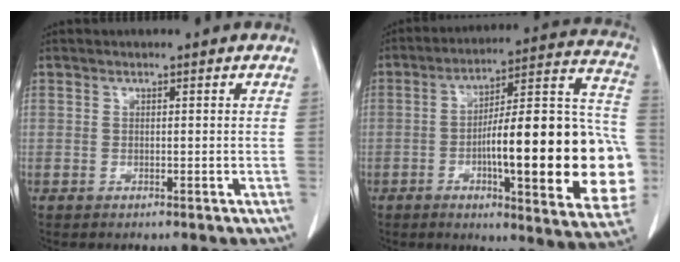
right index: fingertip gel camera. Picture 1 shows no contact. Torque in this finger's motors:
{"motor_torque": [2.14, 0.00, 0.69, 0.19]}